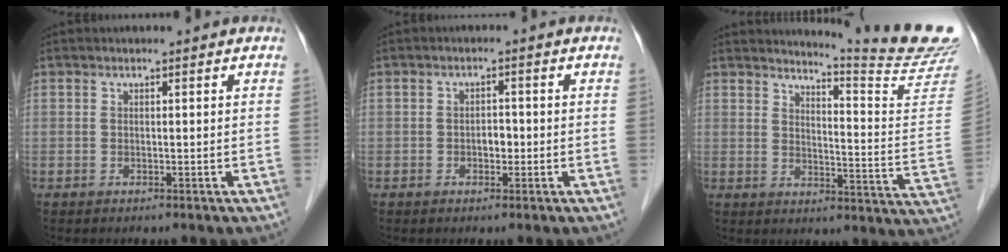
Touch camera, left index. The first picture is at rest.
{"total": 1.9, "force": [-0.5, 1.2, 1.3], "torque": [-0.018, 0.005, -0.008]}
{"total": 15.4, "force": [14.8, -2.9, 3.2], "torque": [-0.055, -0.133, 0.170]}